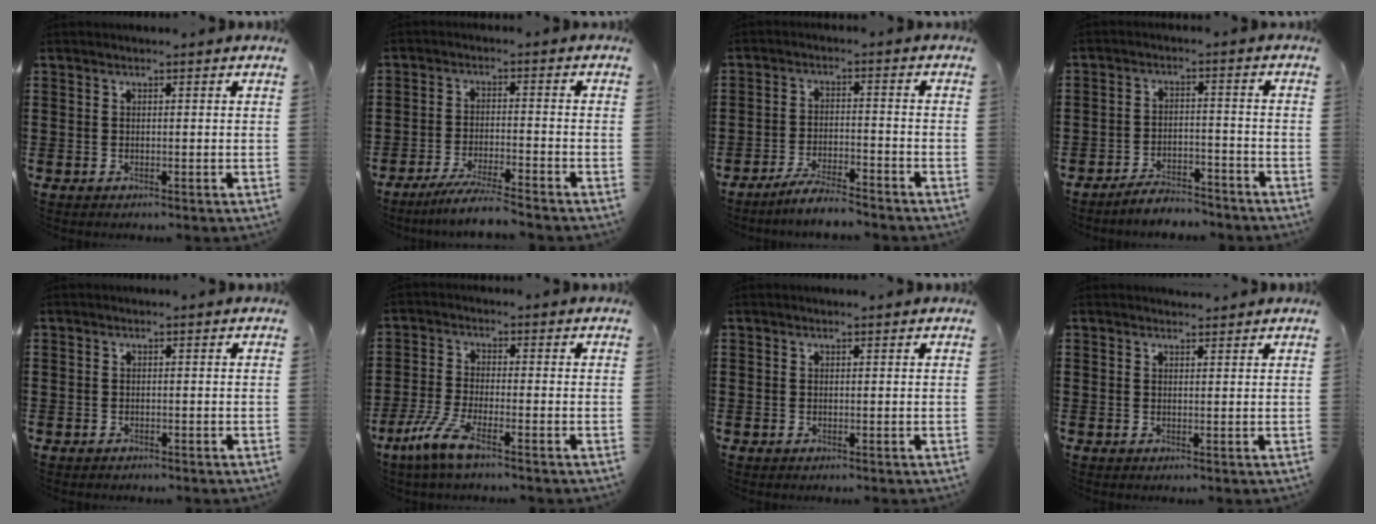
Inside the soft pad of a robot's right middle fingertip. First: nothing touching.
{"total": 4.9, "force": [-4.4, -0.2, 2.1], "torque": [-0.042, -0.011, -0.083]}
{"total": 4.8, "force": [-4.4, 0.1, 1.9], "torque": [-0.039, -0.003, -0.086]}
{"total": 4.6, "force": [-4.6, 0.5, 0.4], "torque": [-0.010, 0.008, -0.094]}
{"total": 0.6, "force": [-0.5, 0.3, 0.0], "torque": [0.000, 0.002, -0.012]}
{"total": 6.1, "force": [-3.8, 0.8, 4.7], "torque": [-0.118, -0.018, -0.076]}
{"total": 0.0}
{"total": 1.1, "force": [1.1, 0.2, 0.1], "torque": [0.004, -0.002, 0.019]}